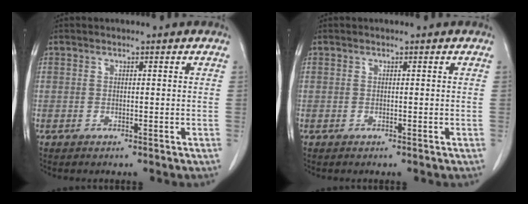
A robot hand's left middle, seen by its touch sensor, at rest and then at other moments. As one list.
[{"total": 0.0}]